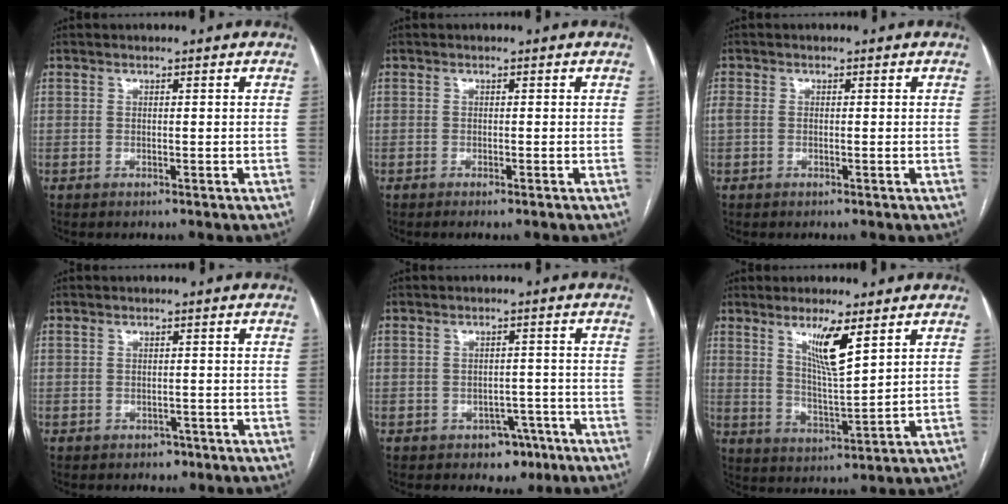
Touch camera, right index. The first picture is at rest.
{"total": 0.9, "force": [-0.6, -0.2, 0.6], "torque": [-0.014, 0.000, -0.010]}
{"total": 2.2, "force": [0.0, 1.5, 1.7], "torque": [-0.056, 0.014, 0.005]}
{"total": 1.4, "force": [-0.9, 1.1, 0.3], "torque": [-0.002, 0.004, -0.009]}
{"total": 4.2, "force": [-2.4, 3.2, 1.3], "torque": [-0.002, 0.014, -0.023]}
{"total": 7.5, "force": [4.1, 0.4, 6.2], "torque": [-0.116, -0.015, 0.079]}